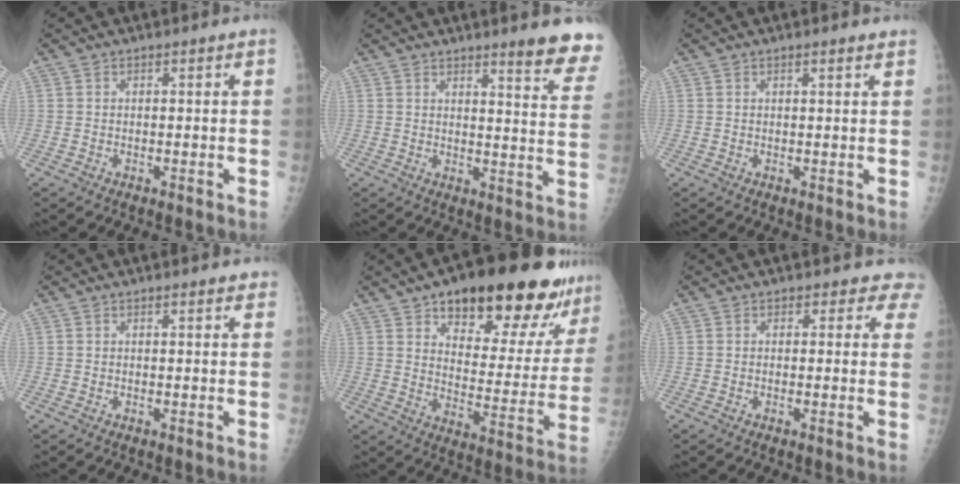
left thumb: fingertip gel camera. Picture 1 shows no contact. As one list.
[{"total": 10.7, "force": [8.6, 1.3, 6.3], "torque": [-0.050, -0.054, 0.090]}, {"total": 1.6, "force": [1.3, 0.2, 0.9], "torque": [-0.006, -0.001, 0.018]}, {"total": 1.6, "force": [1.2, 0.5, 0.8], "torque": [-0.004, -0.002, 0.013]}, {"total": 25.1, "force": [17.3, 9.4, 15.5], "torque": [-0.160, -0.065, 0.237]}, {"total": 3.7, "force": [3.1, 2.1, 0.0], "torque": [0.038, -0.013, 0.010]}]